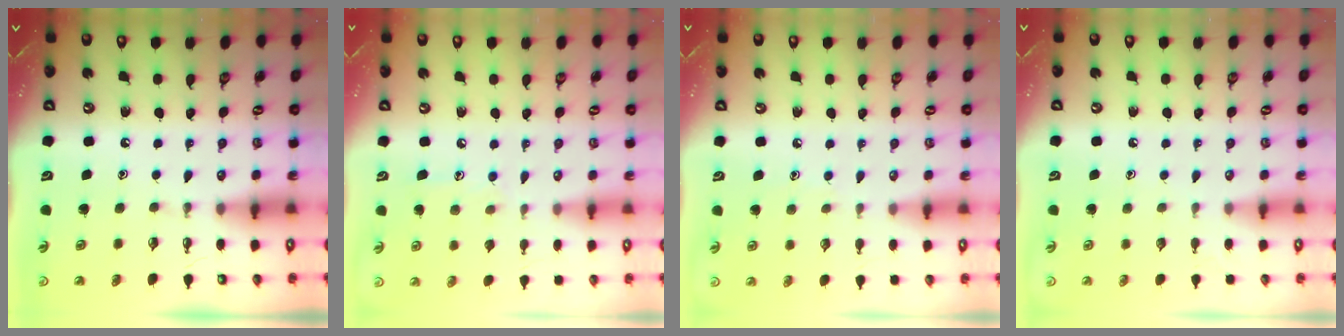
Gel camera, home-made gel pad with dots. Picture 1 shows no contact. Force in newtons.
{"total": 7.0, "press": 7.0, "slide": 0.1}
{"total": 4.7, "press": 4.7, "slide": 0.5}
{"total": 2.5, "press": 2.5, "slide": 0.3}